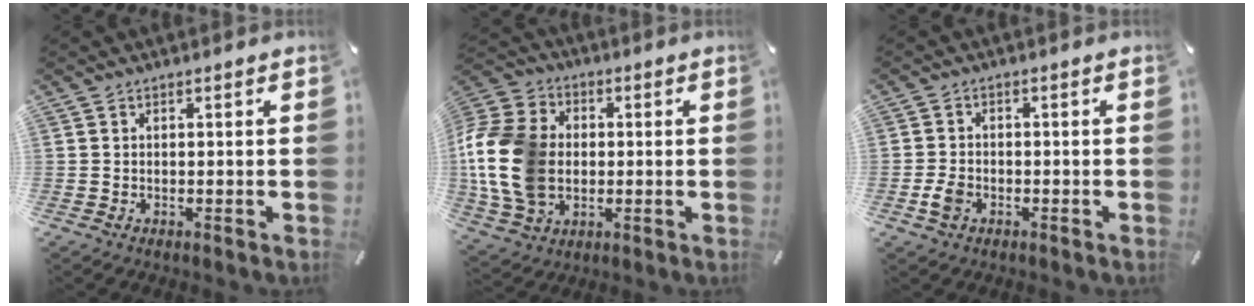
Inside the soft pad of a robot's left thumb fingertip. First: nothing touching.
{"total": 18.7, "force": [-0.9, 14.7, 11.6], "torque": [-0.269, 0.013, -0.017]}
{"total": 3.6, "force": [-1.3, 2.5, 2.1], "torque": [-0.057, -0.001, -0.028]}